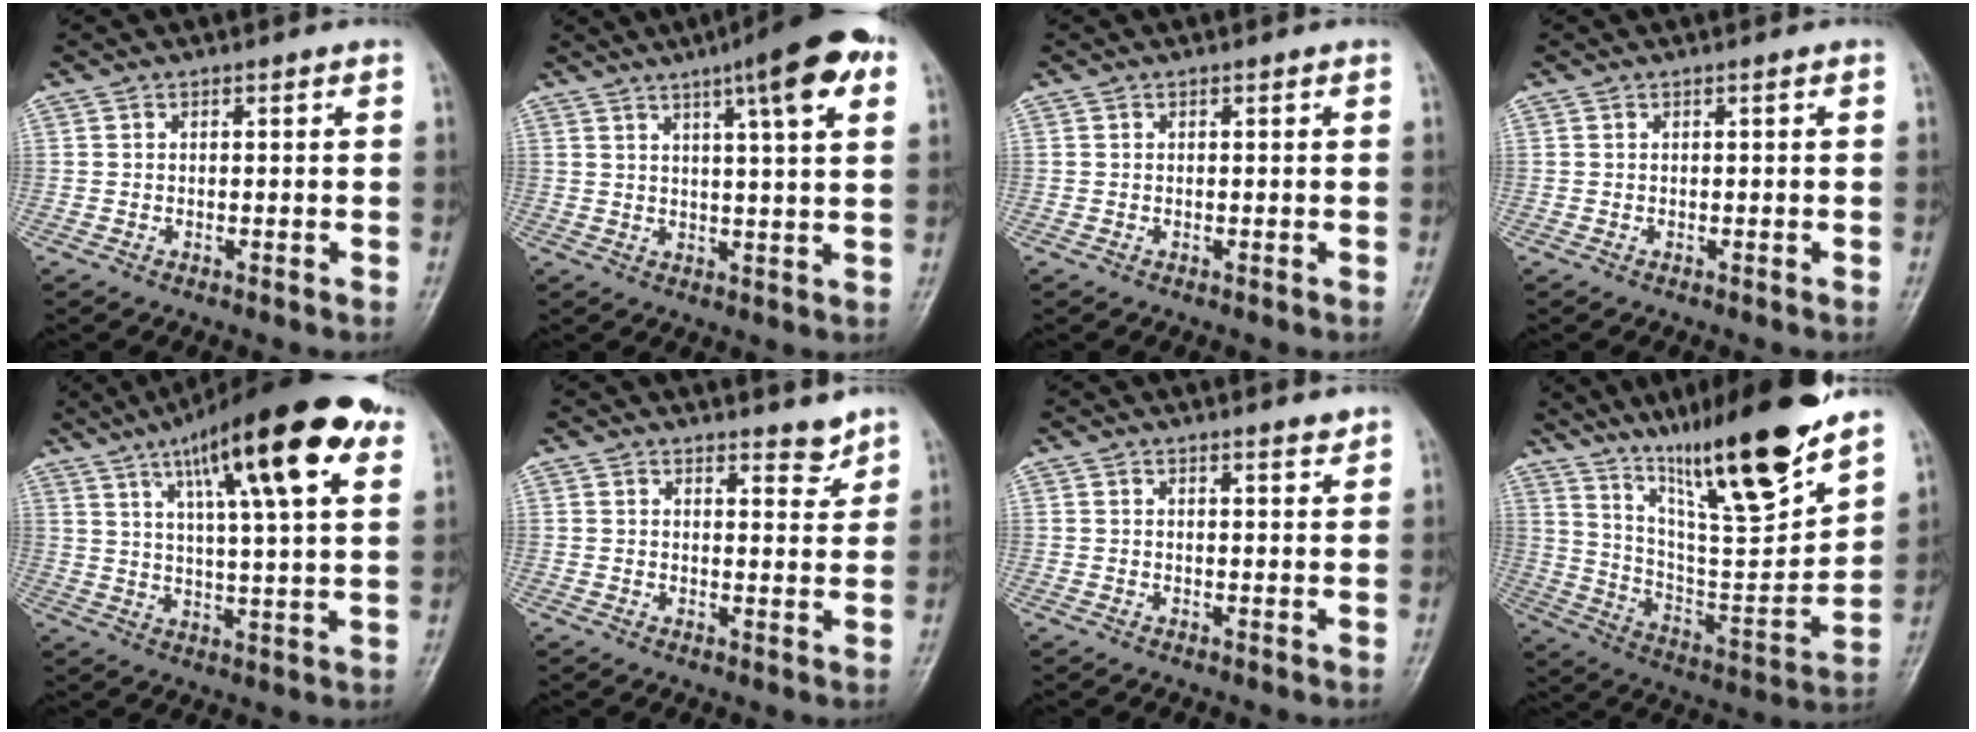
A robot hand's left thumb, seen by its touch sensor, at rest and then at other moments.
{"total": 13.2, "force": [6.4, 2.2, 11.4], "torque": [-0.151, -0.004, 0.082]}
{"total": 0.0}
{"total": 0.0}
{"total": 22.6, "force": [11.4, 5.0, 18.9], "torque": [-0.275, -0.011, 0.171]}
{"total": 3.3, "force": [2.9, 1.1, 1.0], "torque": [0.001, -0.026, 0.042]}
{"total": 1.6, "force": [1.5, 0.3, 0.5], "torque": [-0.002, -0.014, 0.022]}
{"total": 24.8, "force": [18.1, 3.6, 16.7], "torque": [-0.241, -0.088, 0.310]}